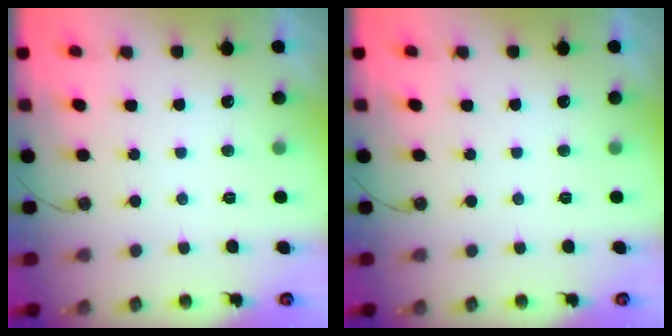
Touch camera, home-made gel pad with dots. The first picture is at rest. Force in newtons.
{"total": 0.0}